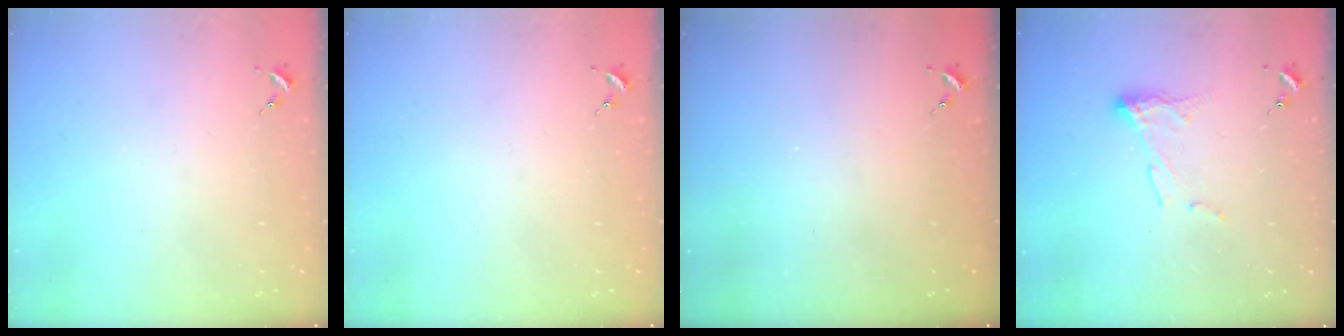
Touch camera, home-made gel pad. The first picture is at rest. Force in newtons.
{"total": 0.0}
{"total": 0.0}
{"total": 8.2, "press": 8.1, "slide": 0.4}